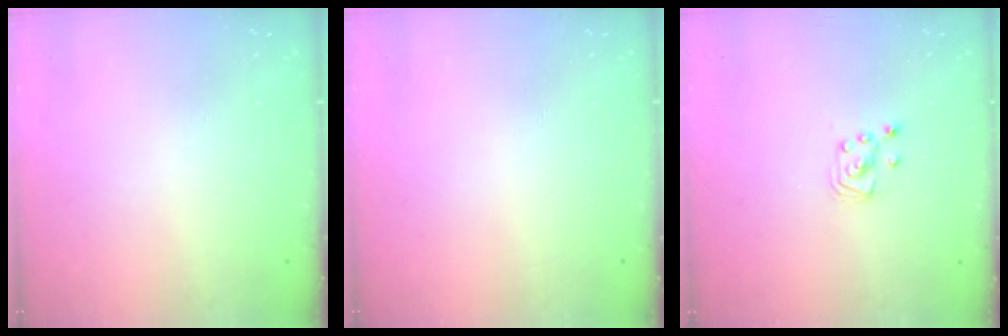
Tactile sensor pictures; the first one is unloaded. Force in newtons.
{"total": 0.0}
{"total": 2.7, "press": 2.7, "slide": 0.2}